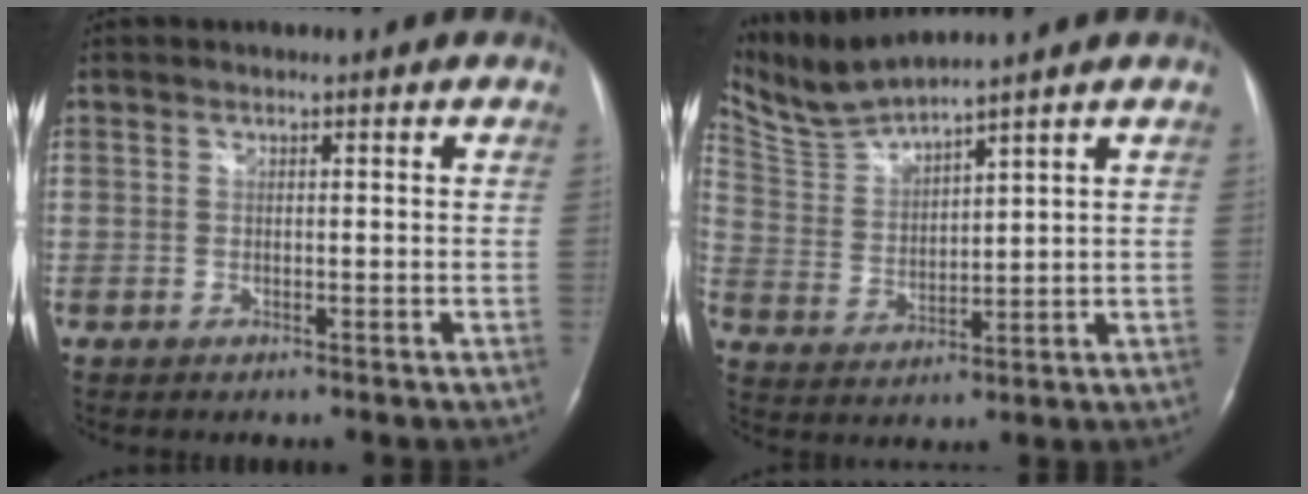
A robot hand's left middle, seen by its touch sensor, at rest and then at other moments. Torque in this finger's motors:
{"motor_torque": [-0.27, -0.26, -0.12, 0.00]}